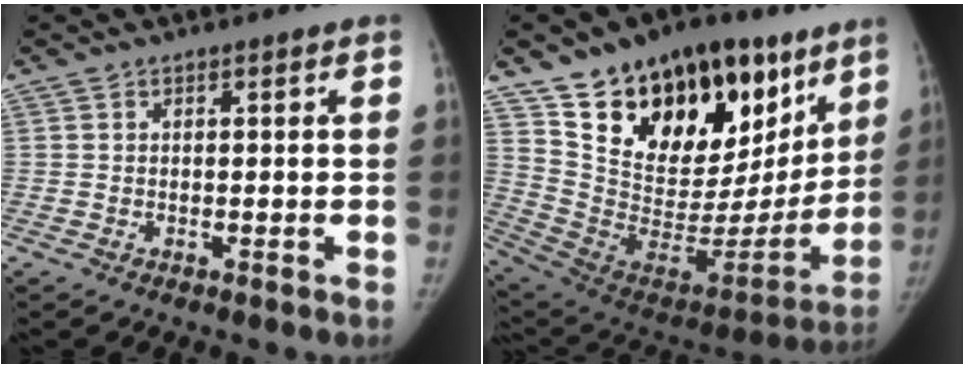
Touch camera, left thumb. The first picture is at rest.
{"total": 31.2, "force": [19.3, 17.0, 17.7], "torque": [-0.225, -0.052, 0.324]}